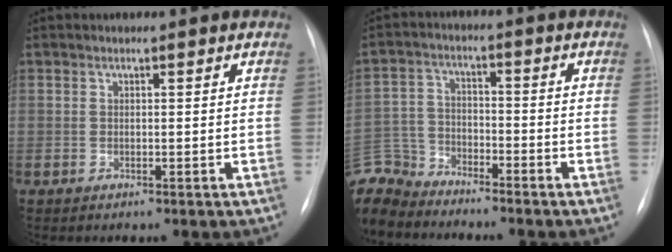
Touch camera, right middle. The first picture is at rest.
{"total": 8.7, "force": [-8.4, 2.0, 0.1], "torque": [-0.011, 0.007, -0.170]}